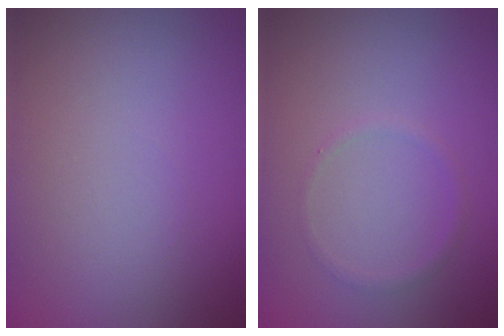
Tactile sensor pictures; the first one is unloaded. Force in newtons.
{"total": 0.7, "press": 0.7, "slide": 0.1}